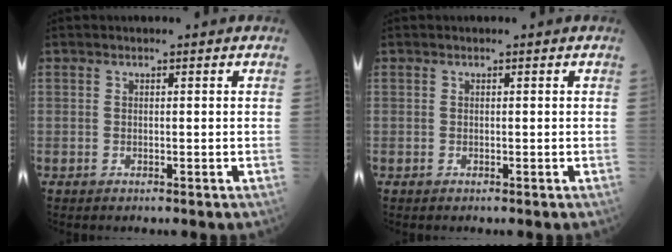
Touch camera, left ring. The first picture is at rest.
{"total": 0.0}